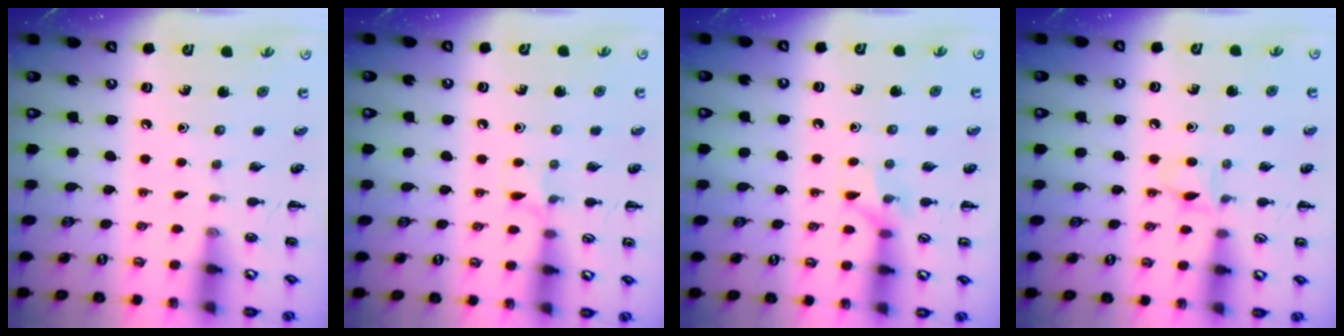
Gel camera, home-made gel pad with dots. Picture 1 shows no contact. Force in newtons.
{"total": 4.8, "press": 4.5, "slide": 1.7}
{"total": 6.9, "press": 6.9, "slide": 0.4}
{"total": 4.4, "press": 4.0, "slide": 1.7}